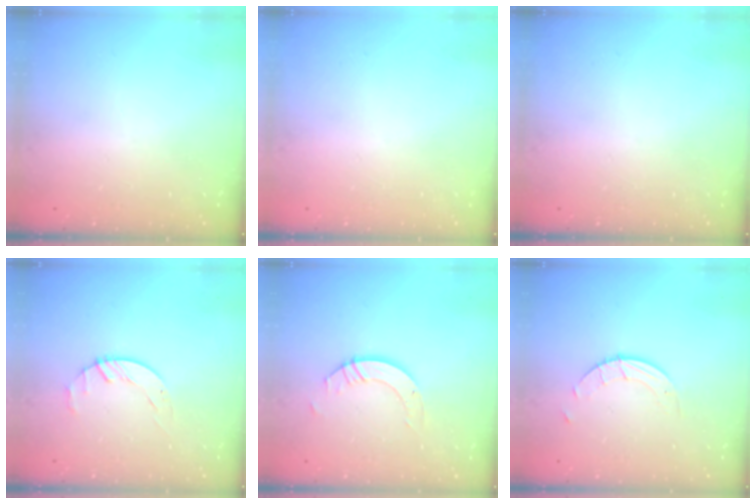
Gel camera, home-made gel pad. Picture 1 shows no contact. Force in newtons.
{"total": 0.0}
{"total": 0.0}
{"total": 1.8, "press": 1.7, "slide": 0.3}
{"total": 5.0, "press": 5.0, "slide": 0.3}
{"total": 2.7, "press": 2.7, "slide": 0.3}